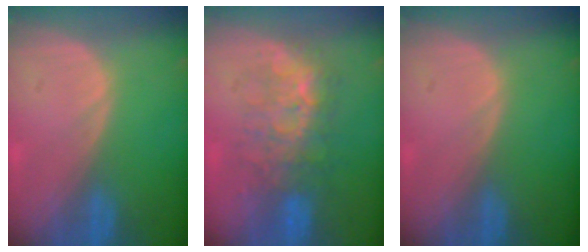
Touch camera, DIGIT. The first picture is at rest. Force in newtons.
{"total": 7.9, "press": 7.7, "slide": 1.4}
{"total": 0.0}